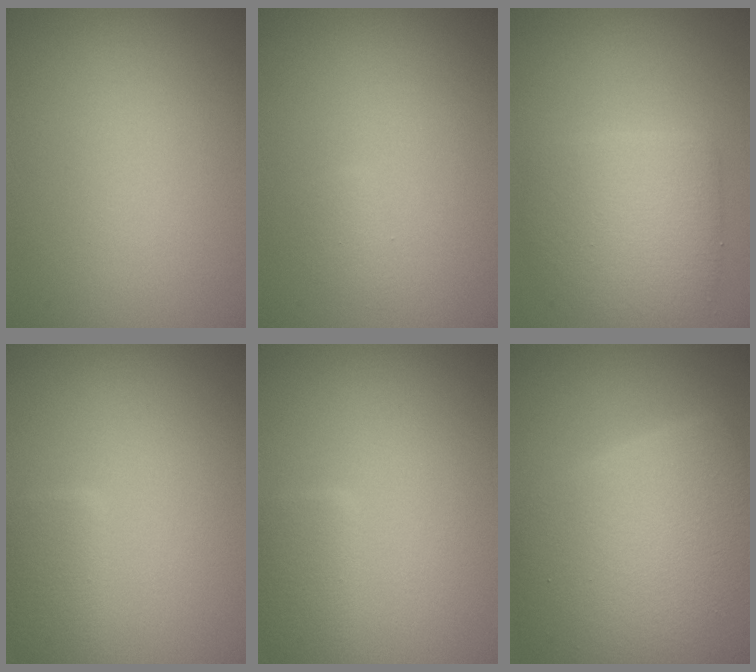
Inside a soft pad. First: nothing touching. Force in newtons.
{"total": 0.8, "press": 0.8, "slide": 0.0}
{"total": 4.9, "press": 4.8, "slide": 0.3}
{"total": 2.6, "press": 2.5, "slide": 0.3}
{"total": 2.6, "press": 2.5, "slide": 0.3}
{"total": 11.8, "press": 11.8, "slide": 0.6}